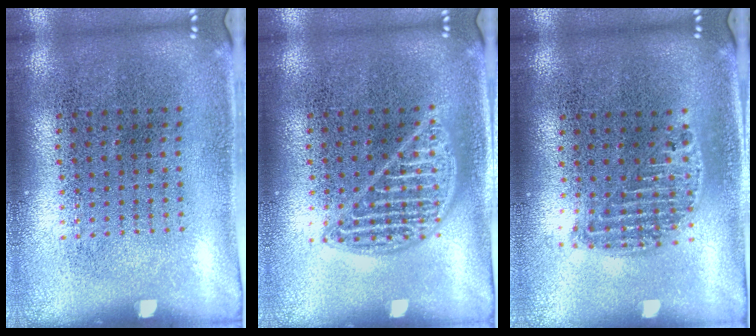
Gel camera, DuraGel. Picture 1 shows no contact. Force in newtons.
{"total": 2.3, "press": 2.3, "slide": 0.3}
{"total": 1.2, "press": 1.1, "slide": 0.5}